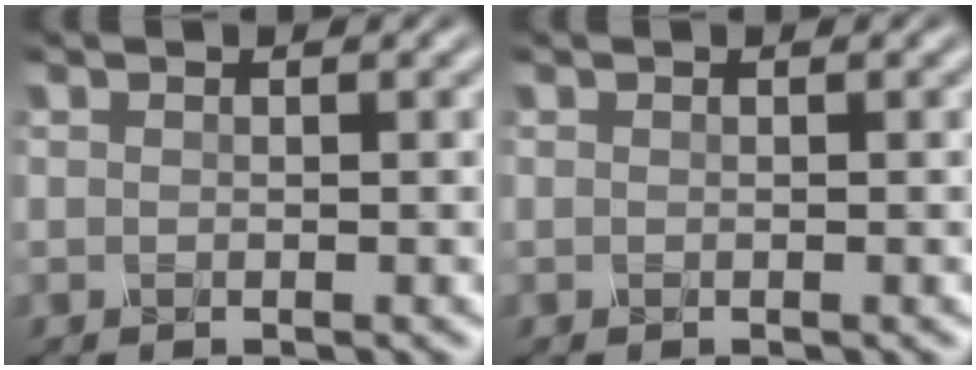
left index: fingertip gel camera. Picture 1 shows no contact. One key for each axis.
{"total": 0.0}